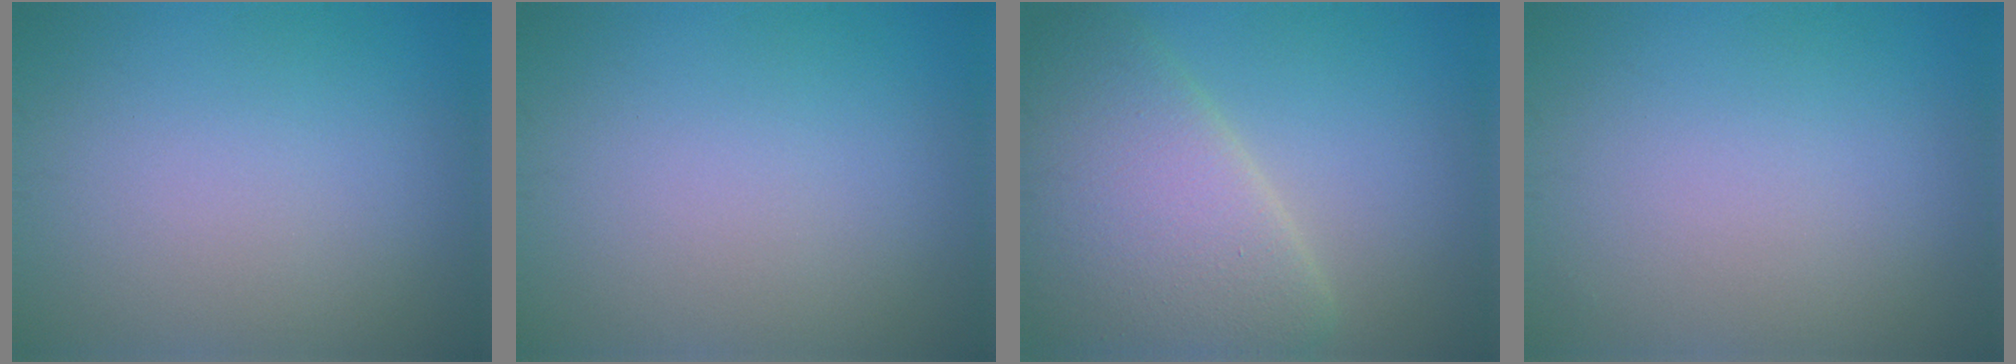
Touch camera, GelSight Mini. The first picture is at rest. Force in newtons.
{"total": 0.0}
{"total": 8.6, "press": 8.6, "slide": 0.4}
{"total": 0.0}